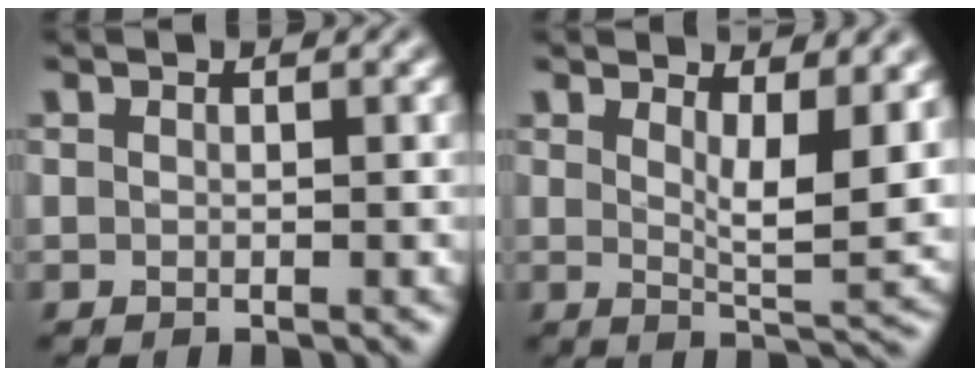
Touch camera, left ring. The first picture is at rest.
{"total": 5.8, "force": [2.3, 1.8, 5.0], "torque": [-0.073, -0.017, 0.042]}